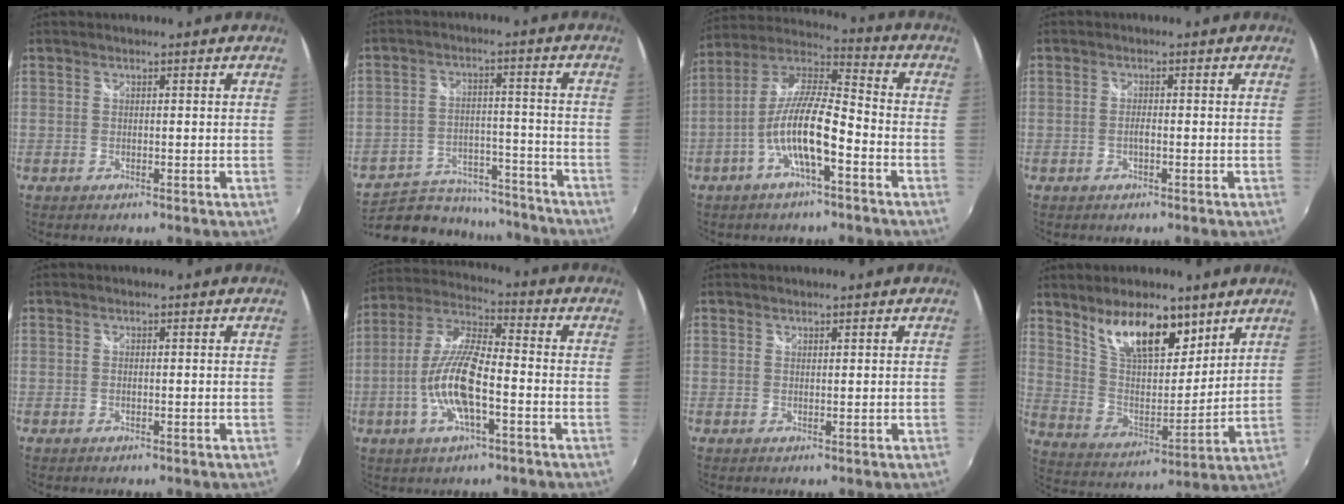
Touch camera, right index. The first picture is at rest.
{"total": 18.6, "force": [-15.6, 8.2, 5.7], "torque": [-0.133, 0.022, -0.206]}
{"total": 12.3, "force": [-4.8, 2.6, 11.0], "torque": [-0.221, 0.005, -0.092]}
{"total": 1.1, "force": [-0.4, 0.2, 1.0], "torque": [-0.021, 0.000, -0.008]}
{"total": 0.0}
{"total": 13.0, "force": [-3.9, 3.7, 11.8], "torque": [-0.245, -0.001, -0.075]}
{"total": 0.5, "force": [0.5, 0.1, 0.0], "torque": [0.000, 0.001, 0.010]}
{"total": 15.7, "force": [10.1, 6.6, 10.1], "torque": [-0.176, 0.004, 0.186]}